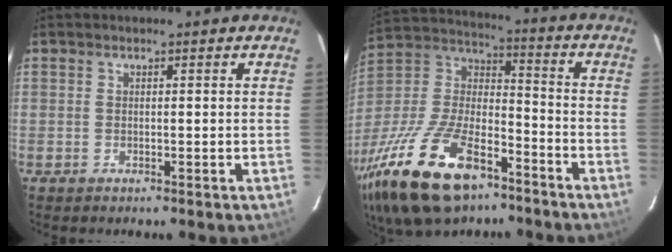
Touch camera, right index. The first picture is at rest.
{"total": 28.7, "force": [-17.5, 12.9, 18.7], "torque": [-0.397, -0.027, -0.298]}